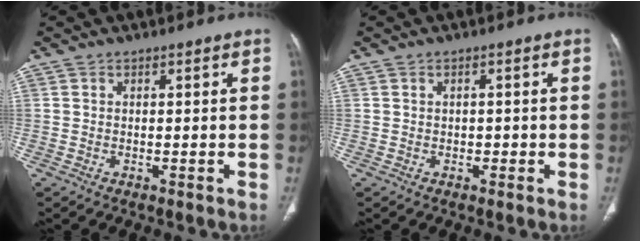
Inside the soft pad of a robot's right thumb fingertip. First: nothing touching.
{"total": 0.9, "force": [-0.1, 0.8, 0.4], "torque": [-0.003, 0.003, -0.002]}